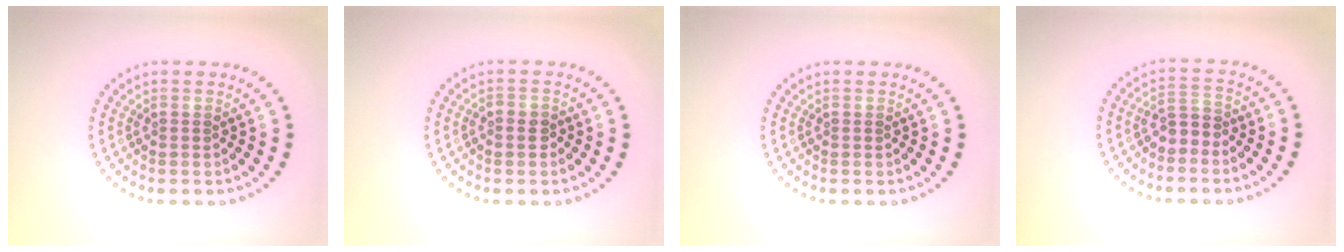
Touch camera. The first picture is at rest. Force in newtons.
{"total": 0.9, "press": 0.9, "slide": 0.3}
{"total": 0.0}
{"total": 2.0, "press": 1.8, "slide": 0.9}